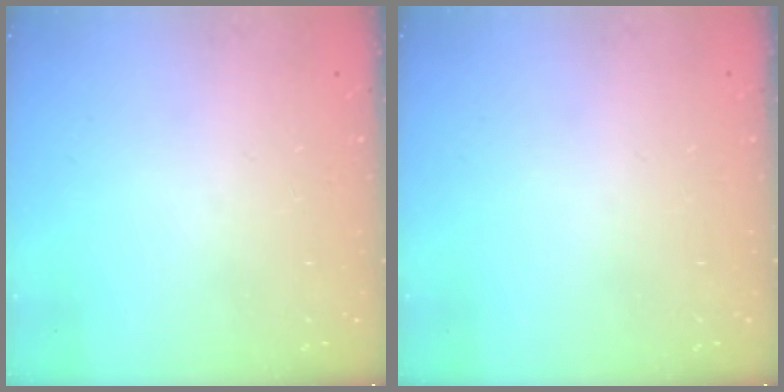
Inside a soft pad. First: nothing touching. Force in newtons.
{"total": 0.0}